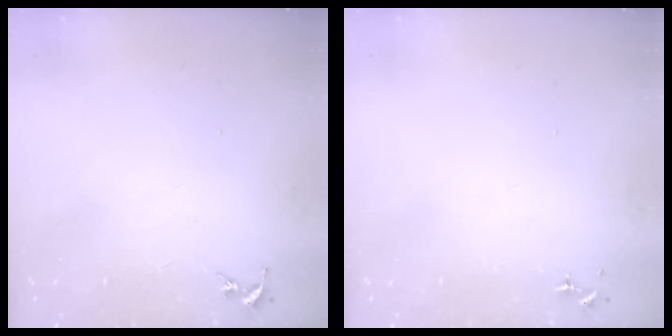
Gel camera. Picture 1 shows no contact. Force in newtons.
{"total": 0.0}